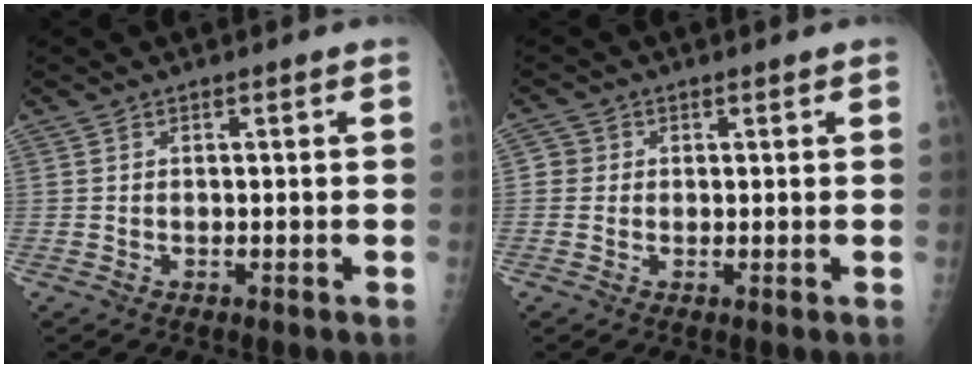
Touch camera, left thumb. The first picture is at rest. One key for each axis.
{"total": 2.3, "fx": 0.4, "fy": 2.3, "fz": 0.5, "tx": 0.009, "ty": 0.003, "tz": 0.001}